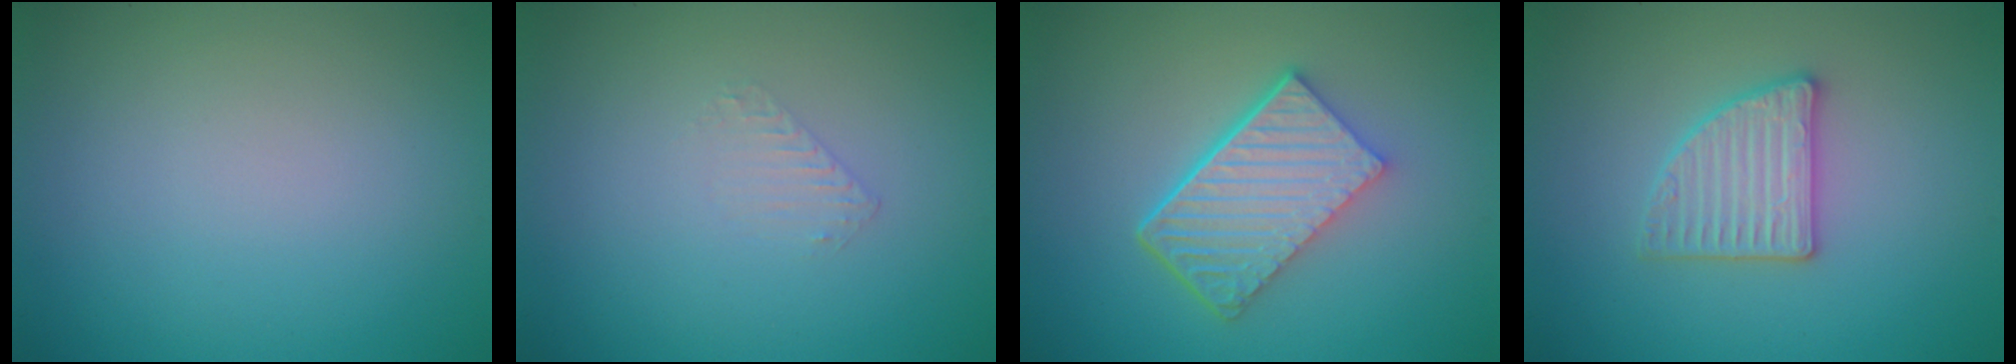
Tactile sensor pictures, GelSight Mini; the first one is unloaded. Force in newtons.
{"total": 0.6, "press": 0.4, "slide": 0.5}
{"total": 6.4, "press": 4.4, "slide": 4.6}
{"total": 3.0, "press": 3.0, "slide": 0.6}